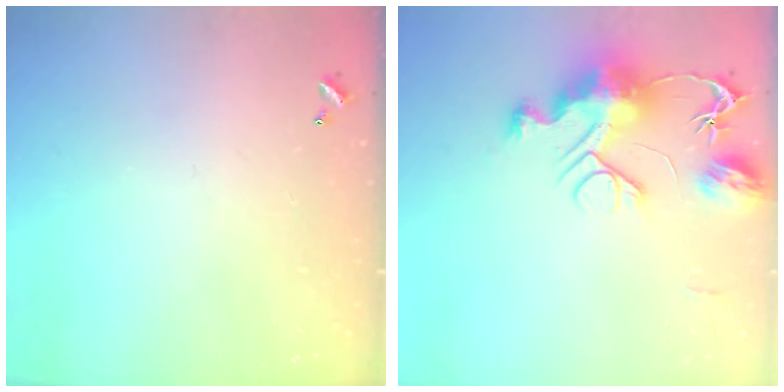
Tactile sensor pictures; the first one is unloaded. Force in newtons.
{"total": 13.2, "press": 13.2, "slide": 1.1}